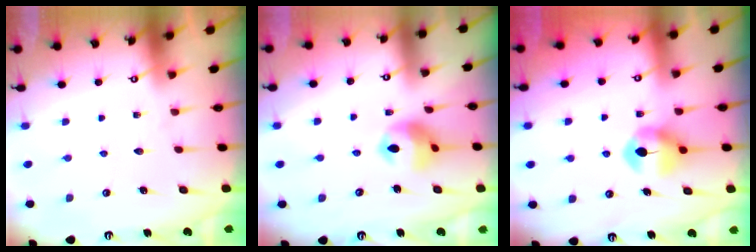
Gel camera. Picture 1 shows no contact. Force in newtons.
{"total": 10.5, "press": 10.4, "slide": 1.7}
{"total": 8.2, "press": 8.2, "slide": 0.2}